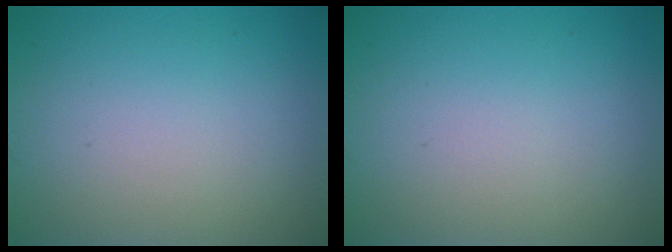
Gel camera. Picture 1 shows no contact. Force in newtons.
{"total": 0.0}